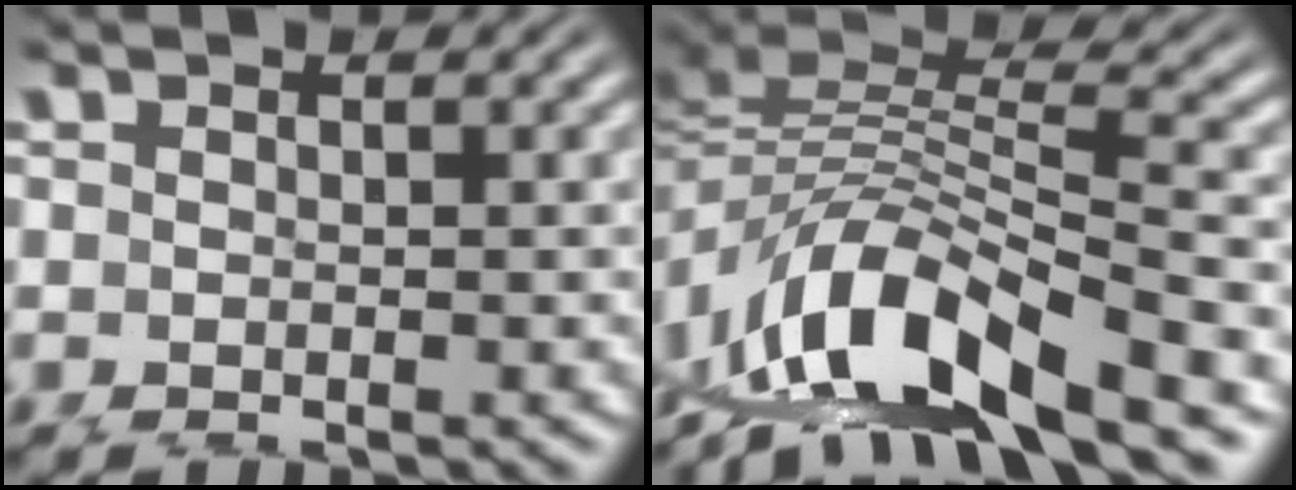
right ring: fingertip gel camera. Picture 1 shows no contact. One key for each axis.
{"total": 9.5, "fx": -0.6, "fy": 6.0, "fz": 7.4, "tx": -0.138, "ty": -0.020, "tz": 0.000}